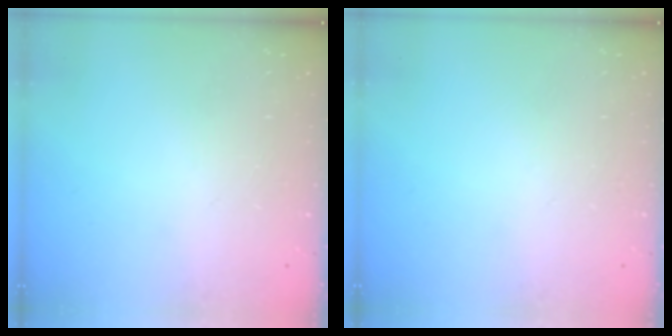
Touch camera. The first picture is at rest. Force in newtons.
{"total": 0.0}